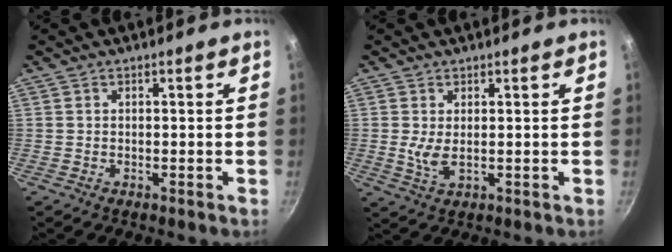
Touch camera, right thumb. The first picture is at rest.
{"total": 3.5, "force": [0.4, 1.4, 3.2], "torque": [-0.067, -0.009, 0.016]}